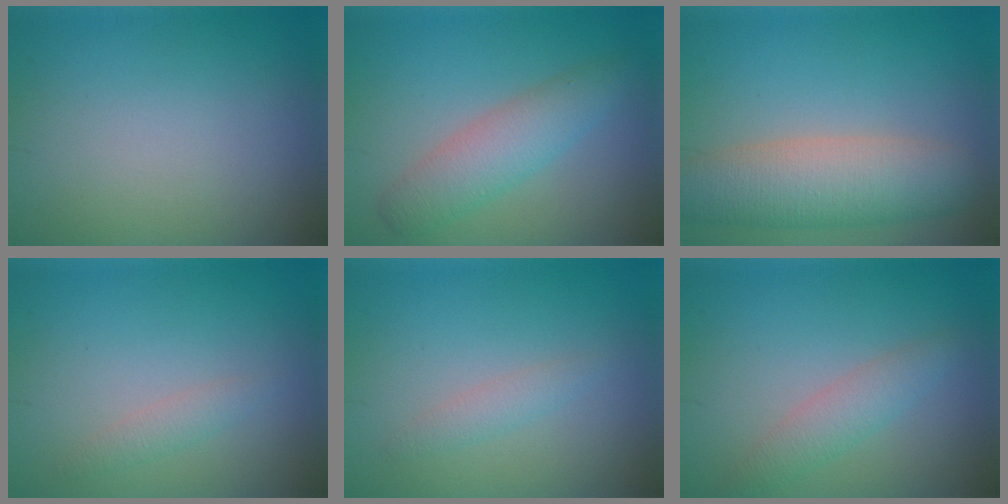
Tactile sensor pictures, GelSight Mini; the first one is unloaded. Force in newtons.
{"total": 3.9, "press": 3.9, "slide": 0.0}
{"total": 6.8, "press": 6.8, "slide": 0.4}
{"total": 1.2, "press": 1.2, "slide": 0.0}
{"total": 1.3, "press": 1.3, "slide": 0.0}
{"total": 2.3, "press": 2.3, "slide": 0.0}